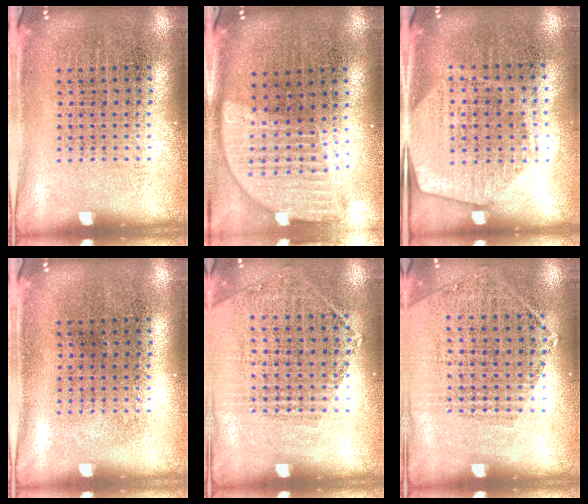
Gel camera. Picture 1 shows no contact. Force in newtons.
{"total": 1.8, "press": 1.5, "slide": 1.0}
{"total": 1.9, "press": 1.7, "slide": 0.9}
{"total": 0.0}
{"total": 1.2, "press": 1.0, "slide": 0.6}
{"total": 1.2, "press": 1.0, "slide": 0.6}